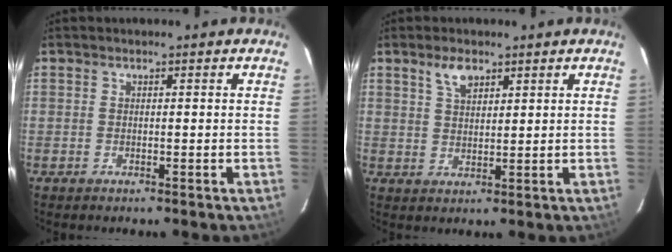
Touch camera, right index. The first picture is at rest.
{"total": 4.0, "force": [2.6, 1.8, 2.4], "torque": [-0.044, 0.006, 0.049]}